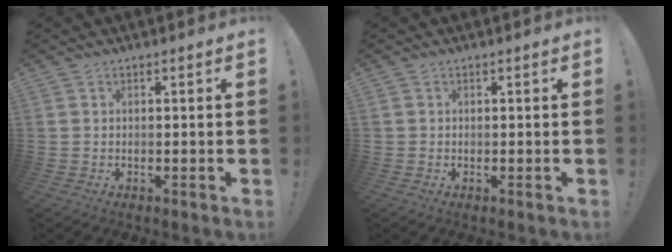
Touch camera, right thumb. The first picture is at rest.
{"total": 0.6, "force": [0.0, 0.6, -0.1], "torque": [-0.002, 0.004, 0.000]}